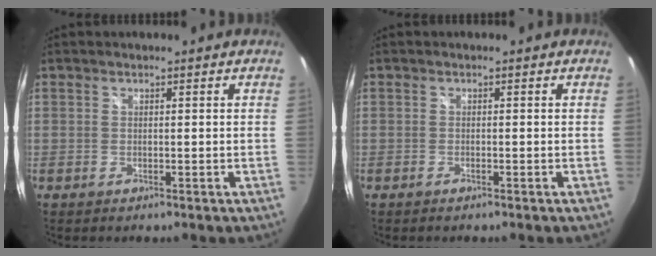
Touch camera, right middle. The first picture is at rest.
{"total": 0.6, "force": [-0.5, 0.1, 0.3], "torque": [-0.004, -0.002, -0.011]}